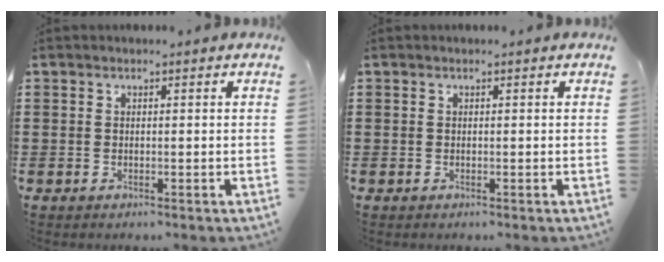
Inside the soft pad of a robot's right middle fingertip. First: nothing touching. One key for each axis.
{"total": 0.0}